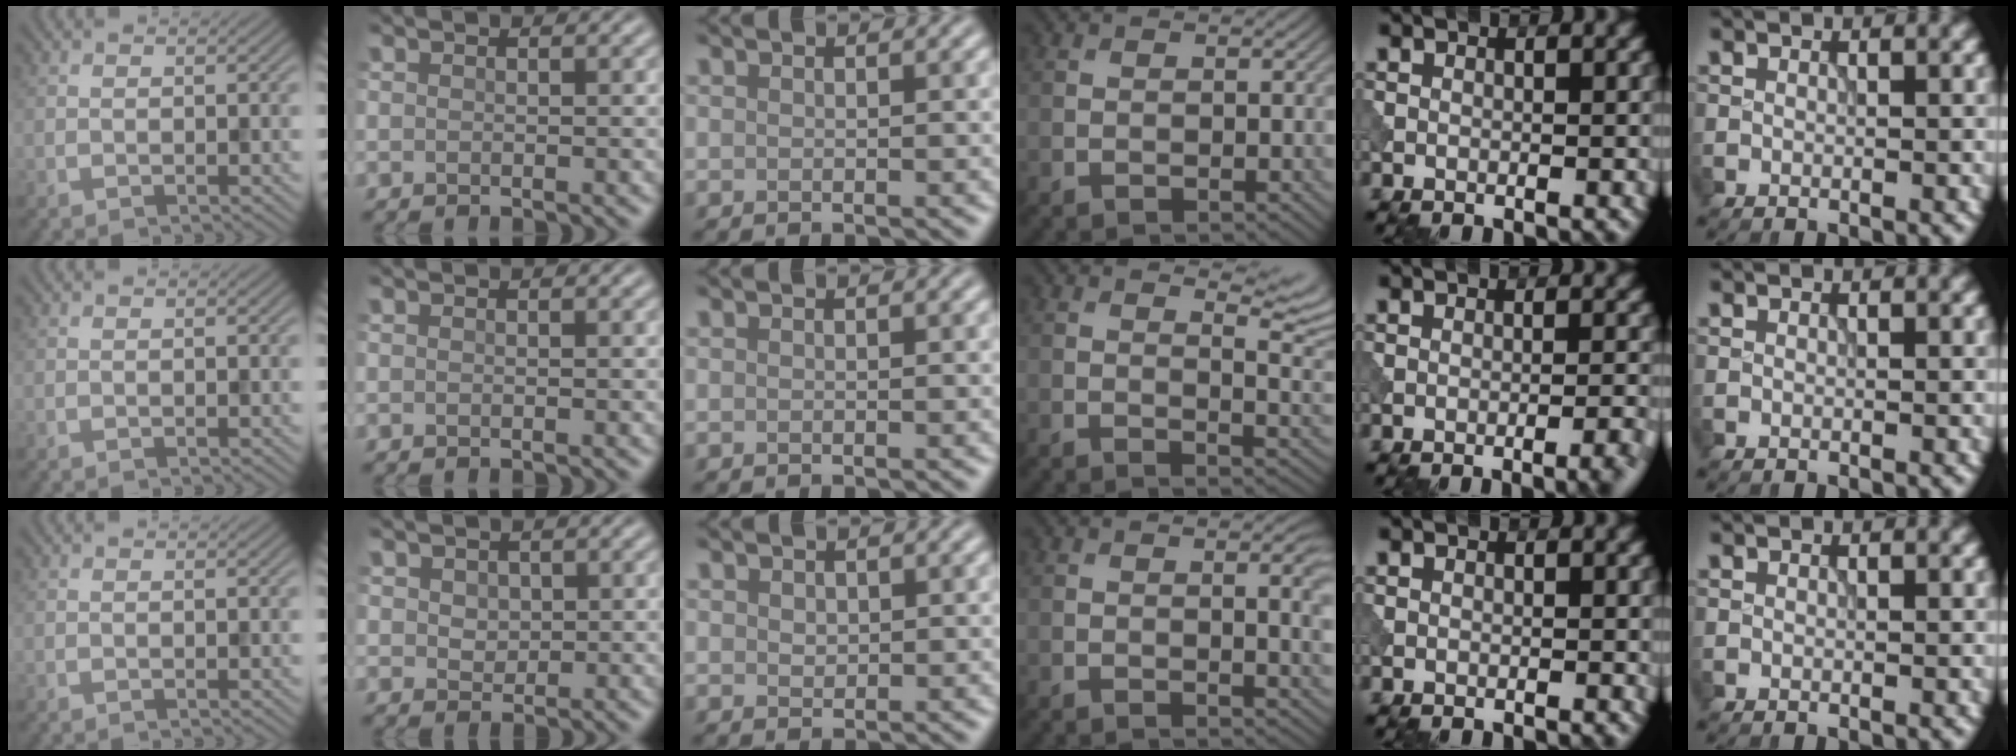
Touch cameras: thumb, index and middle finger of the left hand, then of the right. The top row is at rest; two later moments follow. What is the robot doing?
{"motion": "dispense", "object": "syringe"}